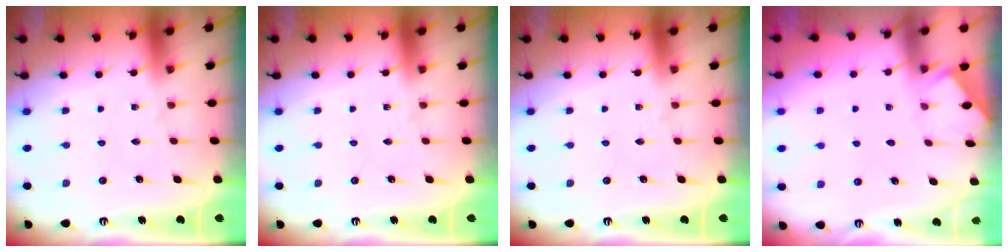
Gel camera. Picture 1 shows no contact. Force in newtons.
{"total": 0.0}
{"total": 0.0}
{"total": 1.2, "press": 1.2, "slide": 0.2}